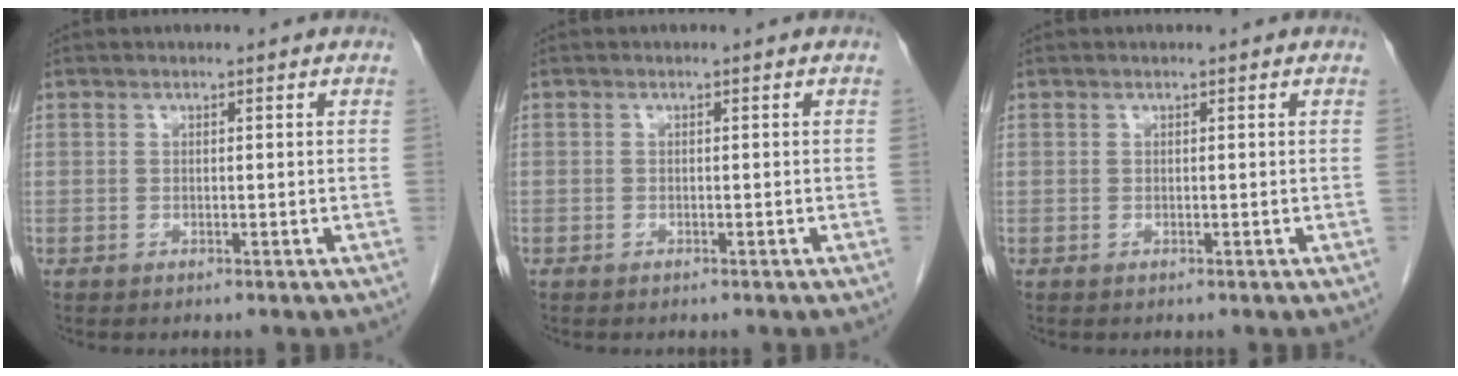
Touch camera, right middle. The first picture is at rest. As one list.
[{"total": 0.0}, {"total": 0.0}]